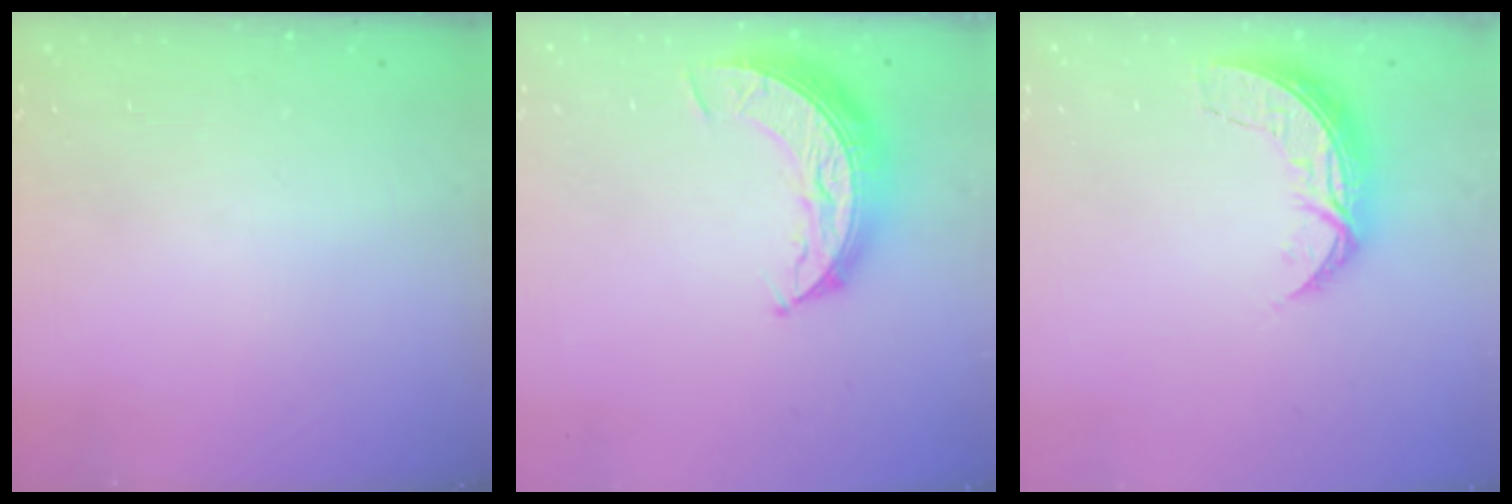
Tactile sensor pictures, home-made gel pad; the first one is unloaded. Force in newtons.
{"total": 9.5, "press": 9.5, "slide": 0.5}
{"total": 7.3, "press": 7.3, "slide": 0.6}